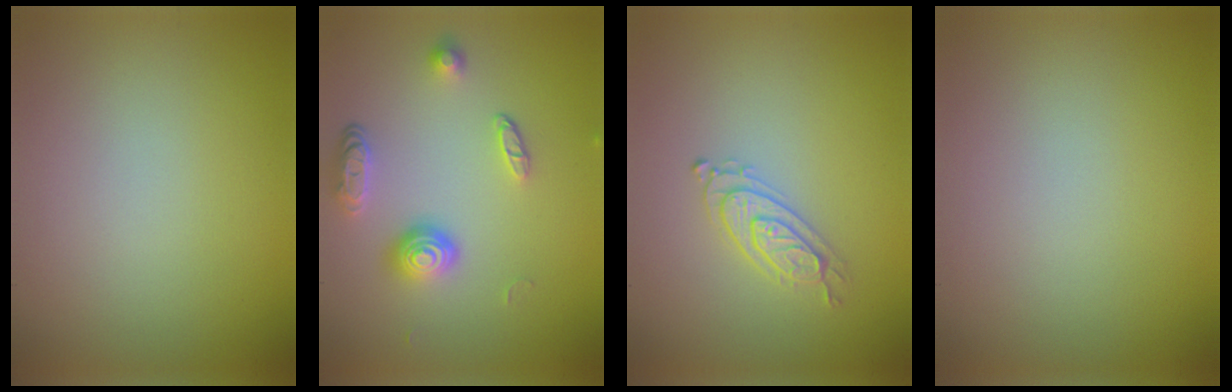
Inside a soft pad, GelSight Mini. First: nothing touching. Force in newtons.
{"total": 3.8, "press": 2.9, "slide": 2.4}
{"total": 2.1, "press": 2.1, "slide": 0.4}
{"total": 0.0}